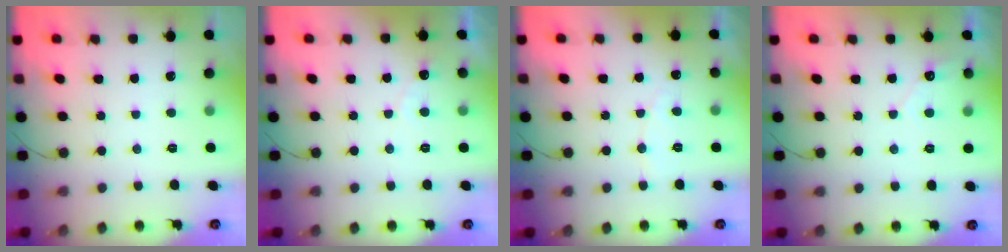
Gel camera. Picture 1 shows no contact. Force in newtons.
{"total": 3.8, "press": 3.8, "slide": 0.2}
{"total": 3.7, "press": 3.6, "slide": 0.2}
{"total": 2.8, "press": 2.8, "slide": 0.1}